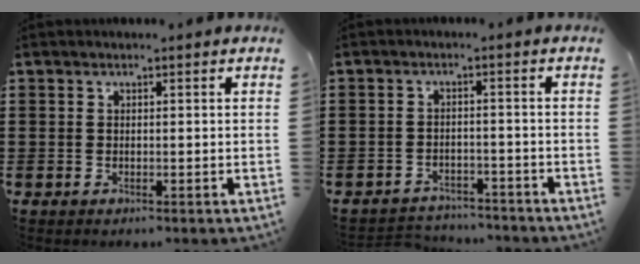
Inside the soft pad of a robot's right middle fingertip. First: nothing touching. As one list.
[{"total": 2.9, "force": [-2.8, 0.5, -0.1], "torque": [-0.008, 0.000, -0.061]}]